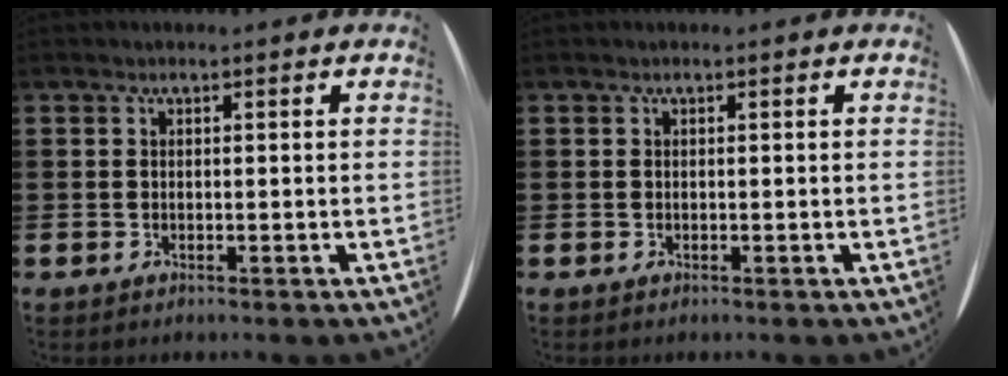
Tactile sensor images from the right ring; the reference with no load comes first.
{"total": 0.0}